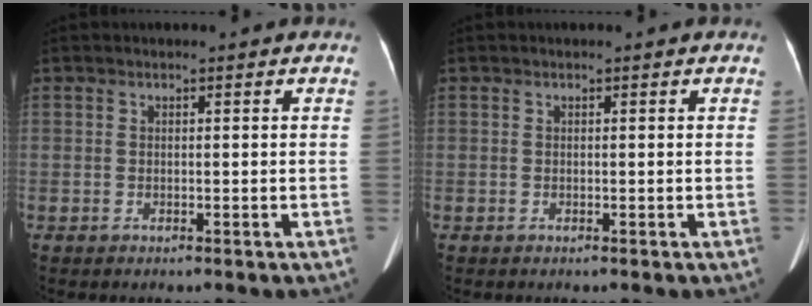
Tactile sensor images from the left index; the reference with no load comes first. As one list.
[{"total": 0.0}]